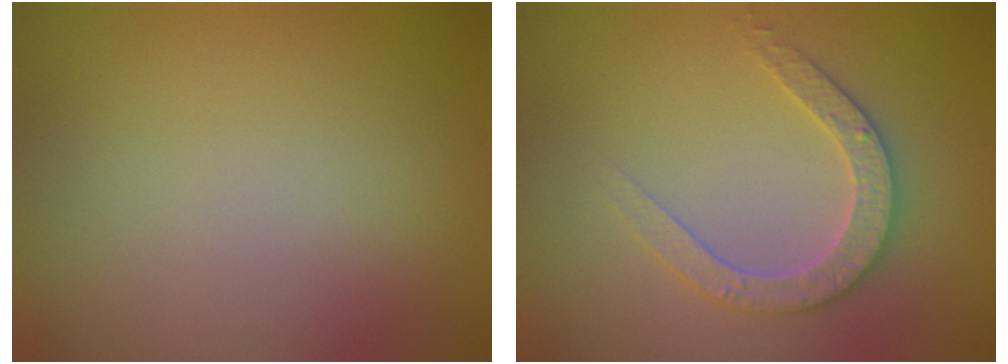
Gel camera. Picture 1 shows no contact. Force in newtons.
{"total": 2.9, "press": 2.9, "slide": 0.5}